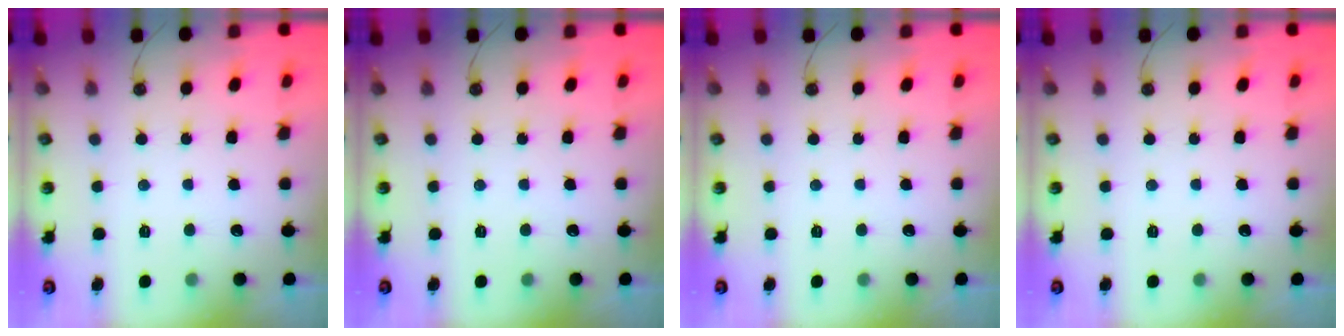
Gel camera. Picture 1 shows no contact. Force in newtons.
{"total": 0.0}
{"total": 0.0}
{"total": 2.0, "press": 0.4, "slide": 2.0}